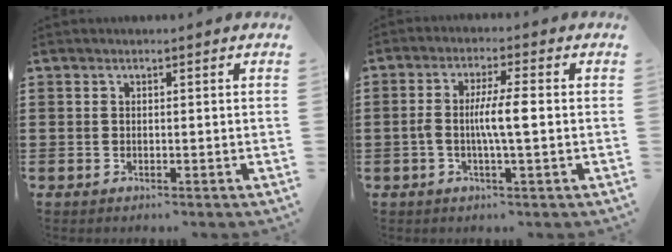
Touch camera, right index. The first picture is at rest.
{"total": 5.5, "force": [-0.6, 0.6, 5.4], "torque": [-0.111, -0.005, -0.019]}